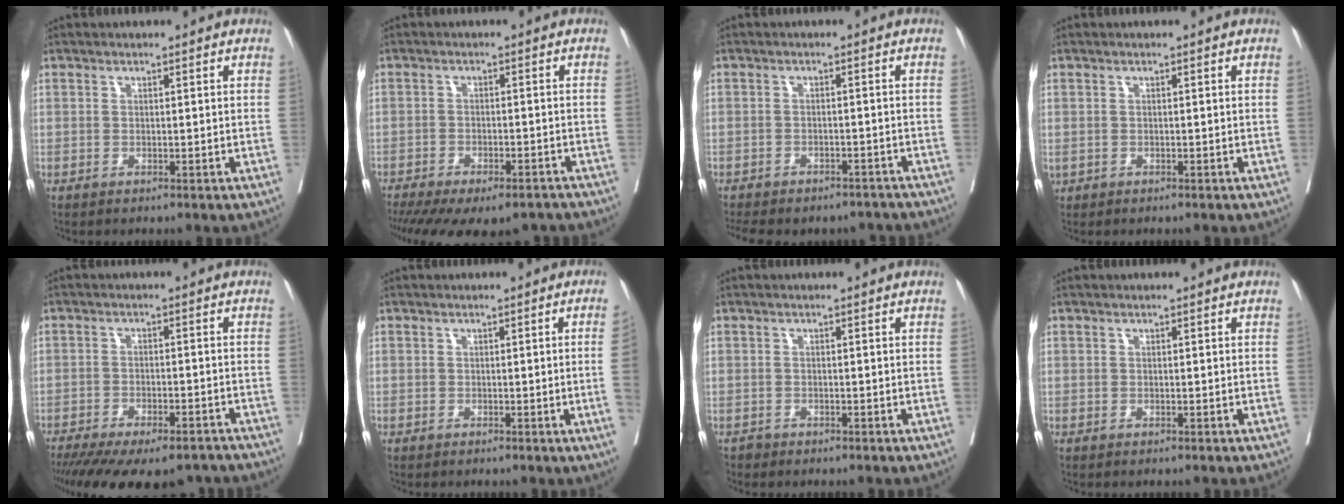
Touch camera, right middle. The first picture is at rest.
{"total": 16.6, "force": [-13.3, 5.8, 8.1], "torque": [-0.166, -0.022, -0.177]}
{"total": 10.9, "force": [-9.5, 4.3, 3.2], "torque": [-0.064, 0.008, -0.116]}
{"total": 0.6, "force": [-0.1, 0.5, 0.2], "torque": [-0.007, 0.003, 0.004]}
{"total": 18.3, "force": [-14.9, 6.0, 8.7], "torque": [-0.172, -0.024, -0.203]}
{"total": 2.2, "force": [-0.2, -0.9, 2.0], "torque": [-0.024, -0.002, 0.000]}
{"total": 0.8, "force": [-0.7, 0.5, -0.2], "torque": [-0.003, 0.002, -0.014]}
{"total": 0.0}